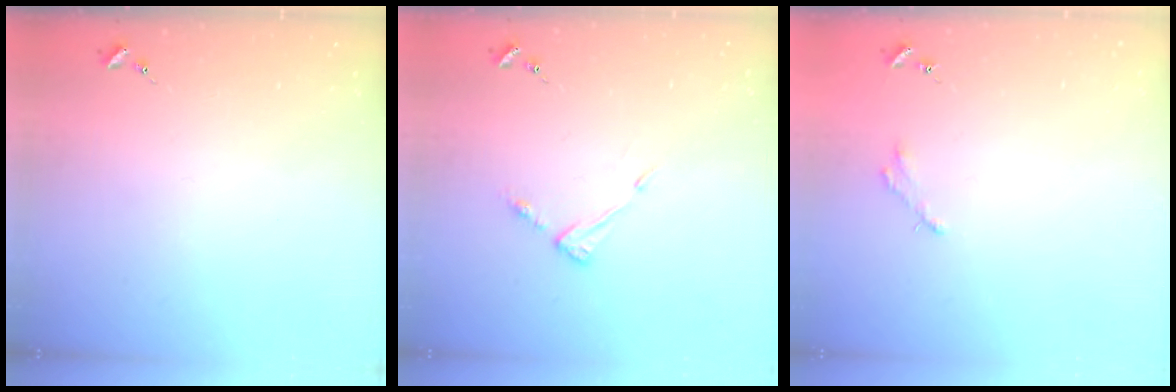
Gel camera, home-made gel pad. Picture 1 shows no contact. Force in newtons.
{"total": 5.6, "press": 5.6, "slide": 0.3}
{"total": 2.5, "press": 2.5, "slide": 0.2}